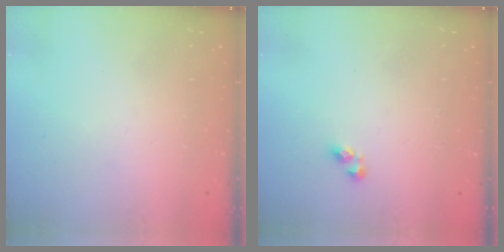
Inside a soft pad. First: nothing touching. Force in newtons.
{"total": 3.8, "press": 3.8, "slide": 0.7}